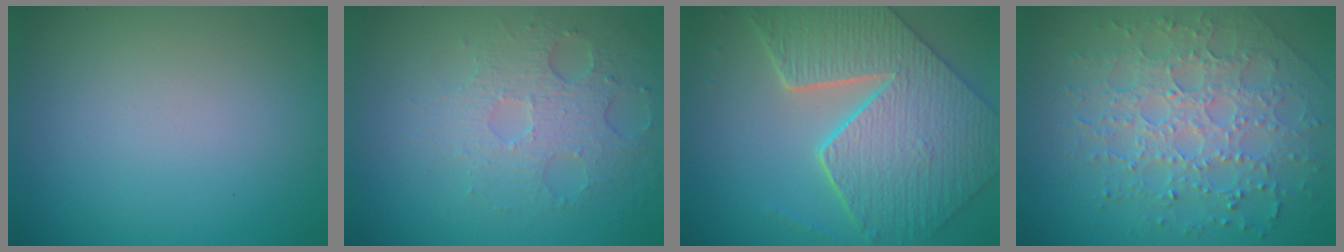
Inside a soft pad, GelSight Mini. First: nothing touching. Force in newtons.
{"total": 3.6, "press": 3.2, "slide": 1.6}
{"total": 9.0, "press": 7.2, "slide": 5.3}
{"total": 7.2, "press": 5.1, "slide": 5.1}